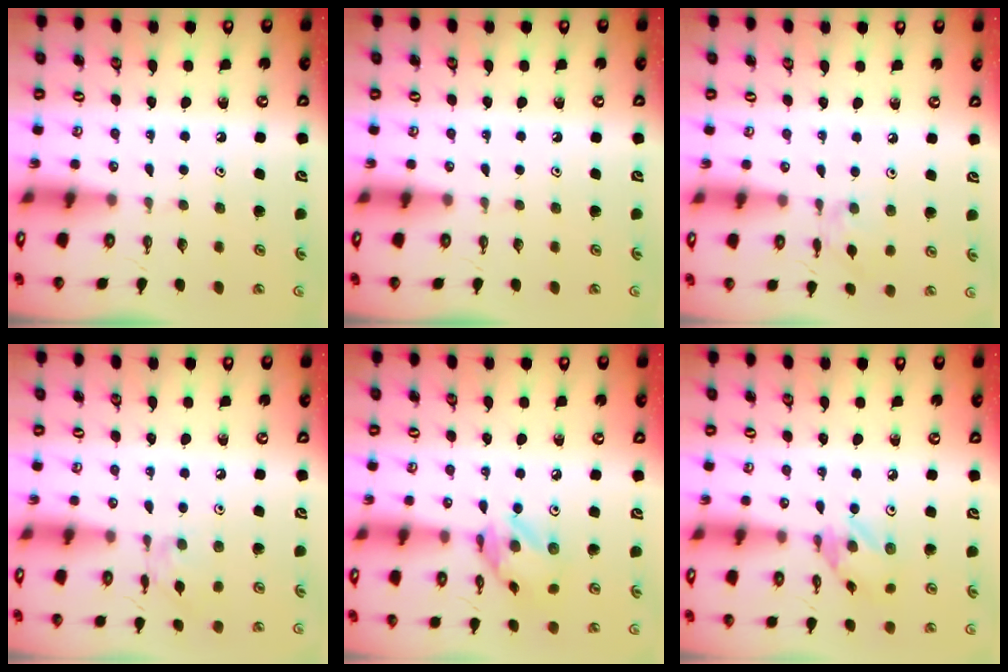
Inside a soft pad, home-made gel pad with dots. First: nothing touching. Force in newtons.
{"total": 0.0}
{"total": 1.4, "press": 1.3, "slide": 0.2}
{"total": 2.0, "press": 2.0, "slide": 0.2}
{"total": 10.3, "press": 10.3, "slide": 0.8}
{"total": 4.8, "press": 4.8, "slide": 0.2}